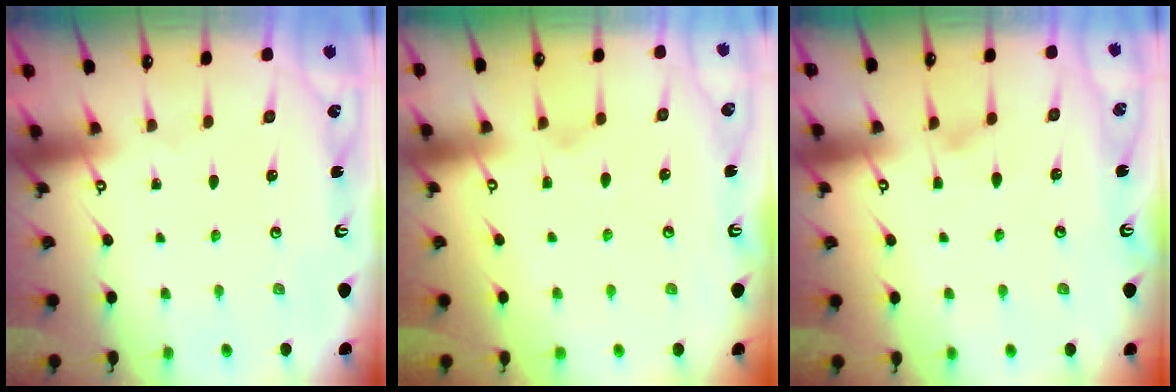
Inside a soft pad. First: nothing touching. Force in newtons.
{"total": 2.9, "press": 2.7, "slide": 1.1}
{"total": 4.8, "press": 4.8, "slide": 0.5}